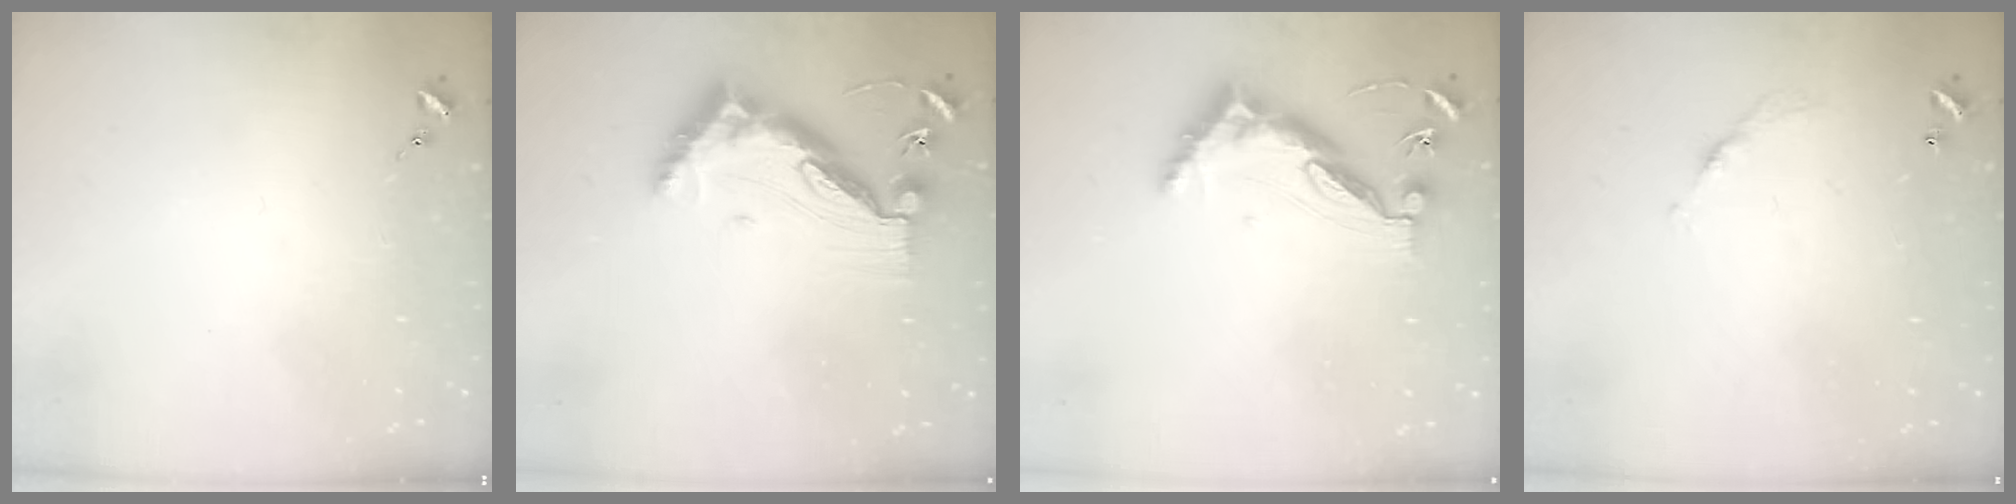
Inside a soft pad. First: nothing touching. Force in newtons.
{"total": 13.4, "press": 13.3, "slide": 1.4}
{"total": 12.1, "press": 12.0, "slide": 1.2}
{"total": 4.4, "press": 4.3, "slide": 0.2}